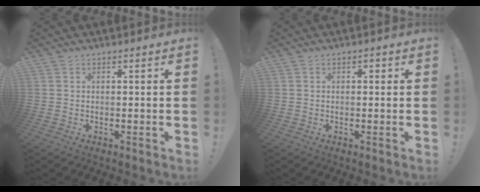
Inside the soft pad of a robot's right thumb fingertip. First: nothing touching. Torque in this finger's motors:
{"motor_torque": [0.13, 0.26, 0.16, -0.17, -0.02]}